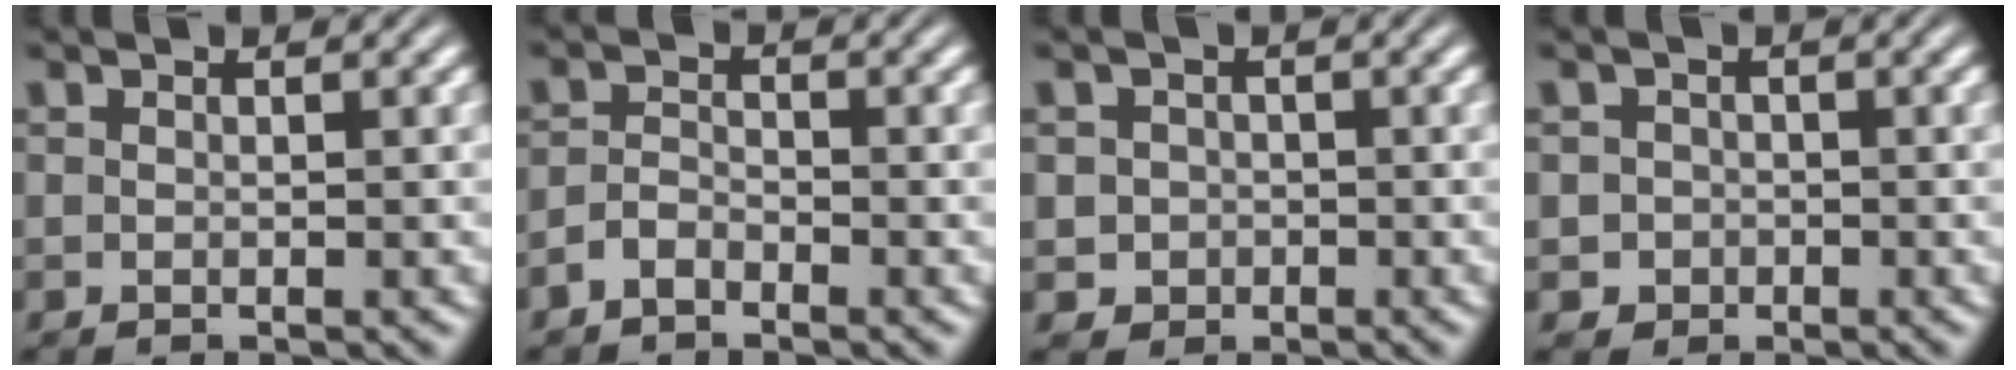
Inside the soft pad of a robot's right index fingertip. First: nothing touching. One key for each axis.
{"total": 1.7, "fx": -1.7, "fy": 0.1, "fz": 0.4, "tx": 0.004, "ty": -0.007, "tz": -0.028}
{"total": 3.9, "fx": -1.2, "fy": 3.6, "fz": 0.8, "tx": -0.012, "ty": -0.019, "tz": -0.016}
{"total": 3.1, "fx": -1.3, "fy": 2.8, "fz": 0.3, "tx": -0.004, "ty": -0.018, "tz": -0.021}